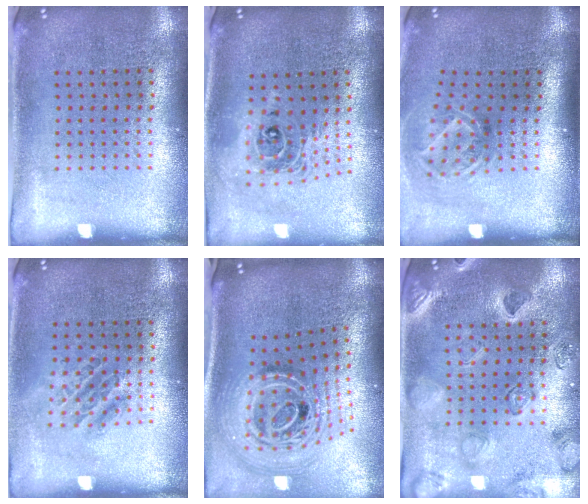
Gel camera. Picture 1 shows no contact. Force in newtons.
{"total": 1.9, "press": 1.5, "slide": 1.3}
{"total": 1.9, "press": 1.3, "slide": 1.4}
{"total": 1.1, "press": 1.1, "slide": 0.3}
{"total": 3.0, "press": 2.1, "slide": 2.3}
{"total": 2.5, "press": 2.4, "slide": 0.6}